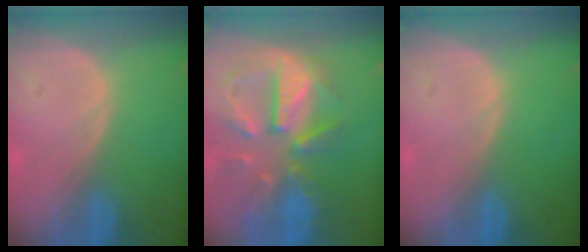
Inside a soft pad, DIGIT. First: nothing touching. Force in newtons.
{"total": 11.3, "press": 9.9, "slide": 5.4}
{"total": 0.0}